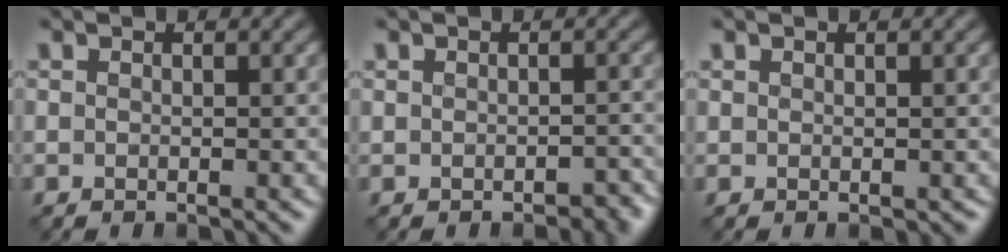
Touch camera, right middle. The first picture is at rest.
{"total": 1.4, "force": [-0.7, 0.9, 0.8], "torque": [-0.010, -0.004, -0.009]}
{"total": 0.5, "force": [0.3, 0.4, 0.2], "torque": [0.001, 0.002, 0.002]}